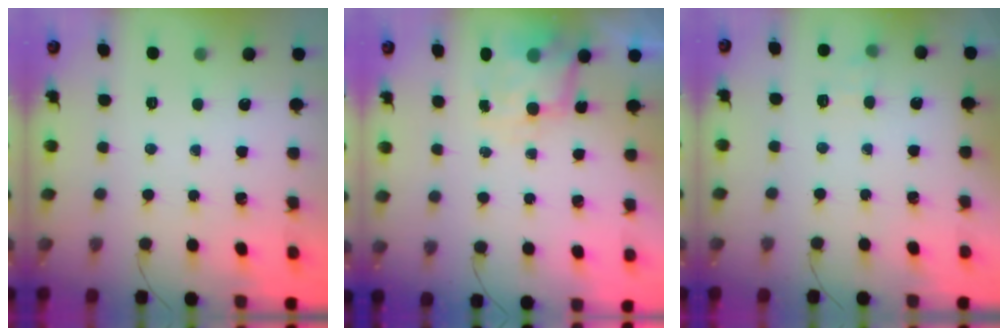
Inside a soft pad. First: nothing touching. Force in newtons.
{"total": 7.1, "press": 7.1, "slide": 0.1}
{"total": 6.2, "press": 5.9, "slide": 1.8}